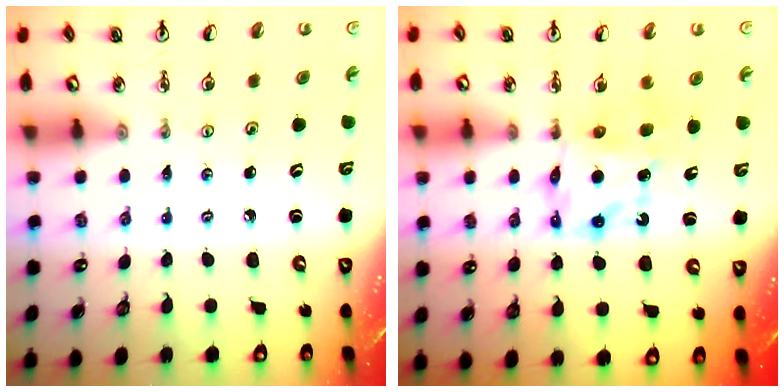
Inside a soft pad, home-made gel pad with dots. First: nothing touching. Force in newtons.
{"total": 6.5, "press": 6.5, "slide": 0.2}